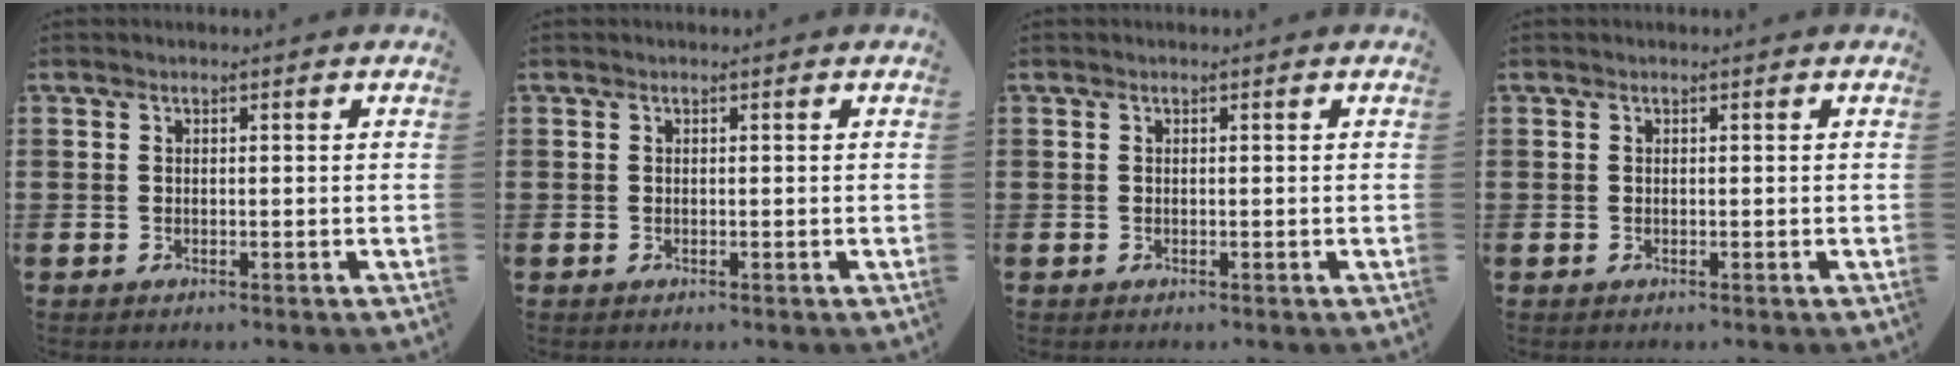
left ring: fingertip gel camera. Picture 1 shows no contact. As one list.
[{"total": 0.0}, {"total": 0.0}, {"total": 0.0}]